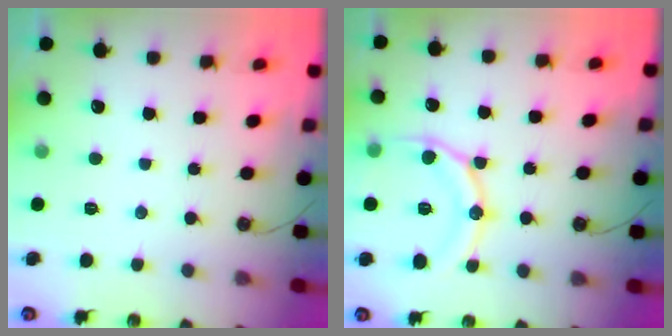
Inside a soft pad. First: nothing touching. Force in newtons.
{"total": 15.1, "press": 15.0, "slide": 1.8}